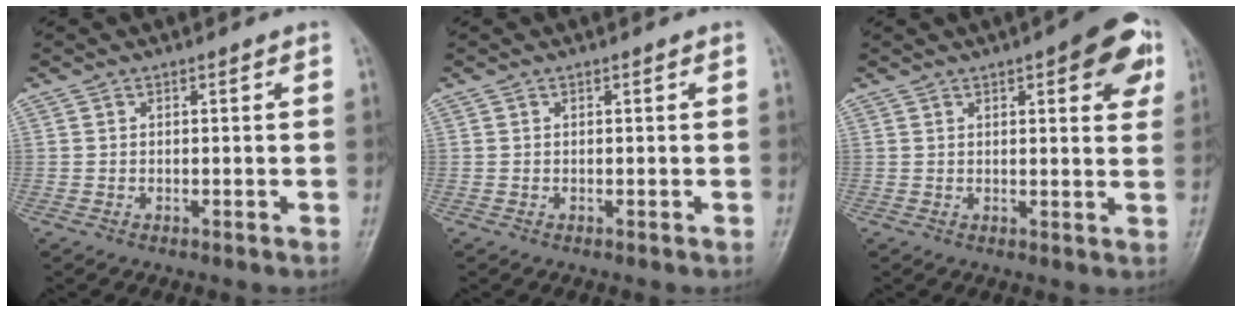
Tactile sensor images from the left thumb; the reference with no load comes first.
{"total": 0.0}
{"total": 9.9, "force": [4.4, 3.3, 8.2], "torque": [-0.071, -0.007, 0.045]}